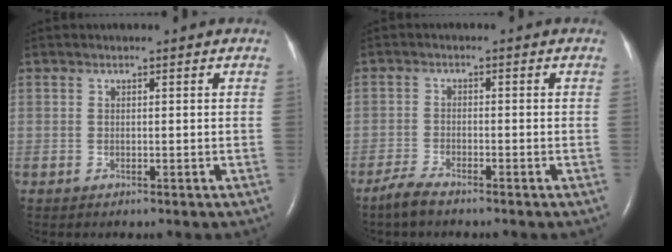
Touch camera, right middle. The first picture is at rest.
{"total": 3.1, "force": [-2.7, 0.4, 1.5], "torque": [-0.043, -0.008, -0.055]}